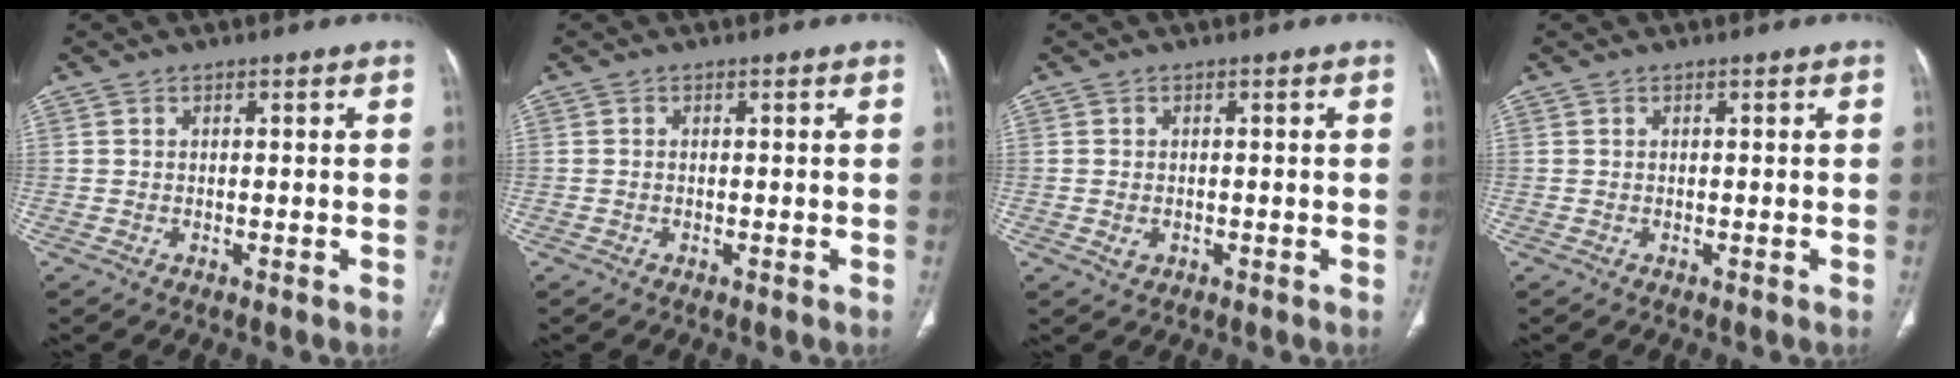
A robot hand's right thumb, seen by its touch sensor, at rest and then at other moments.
{"total": 0.0}
{"total": 1.7, "force": [-0.4, 1.3, 0.9], "torque": [-0.017, 0.002, 0.000]}
{"total": 0.0}